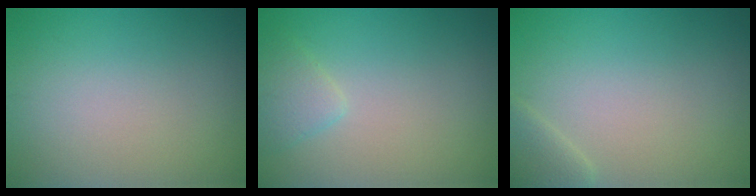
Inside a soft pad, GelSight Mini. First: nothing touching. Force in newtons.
{"total": 1.7, "press": 1.7, "slide": 0.2}
{"total": 1.7, "press": 1.7, "slide": 0.1}